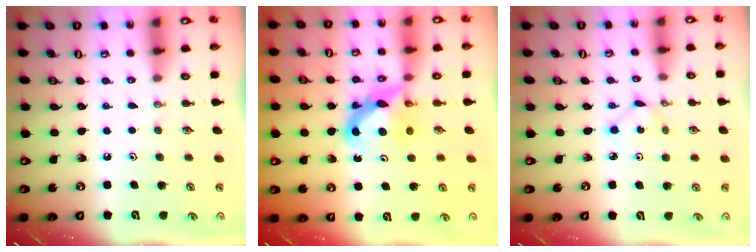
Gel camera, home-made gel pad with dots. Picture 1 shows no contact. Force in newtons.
{"total": 7.6, "press": 7.6, "slide": 0.6}
{"total": 1.3, "press": 1.3, "slide": 0.2}